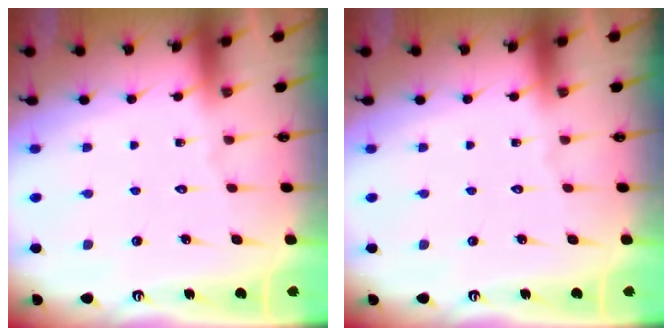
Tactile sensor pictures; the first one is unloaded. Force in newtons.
{"total": 0.0}